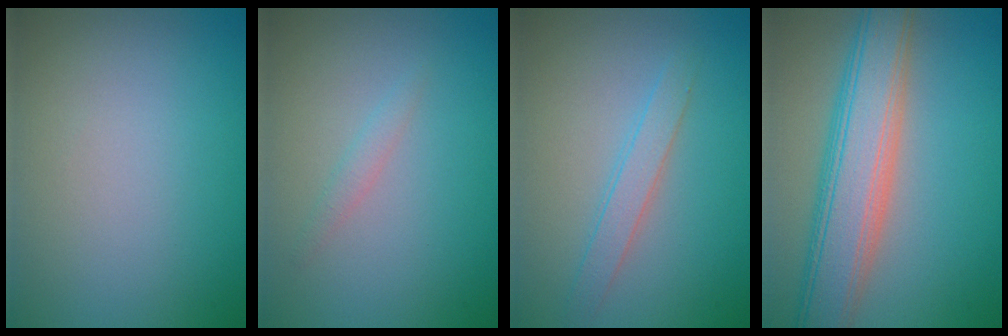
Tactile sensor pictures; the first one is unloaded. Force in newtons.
{"total": 0.9, "press": 0.8, "slide": 0.0}
{"total": 2.0, "press": 2.0, "slide": 0.1}
{"total": 7.9, "press": 7.9, "slide": 0.3}